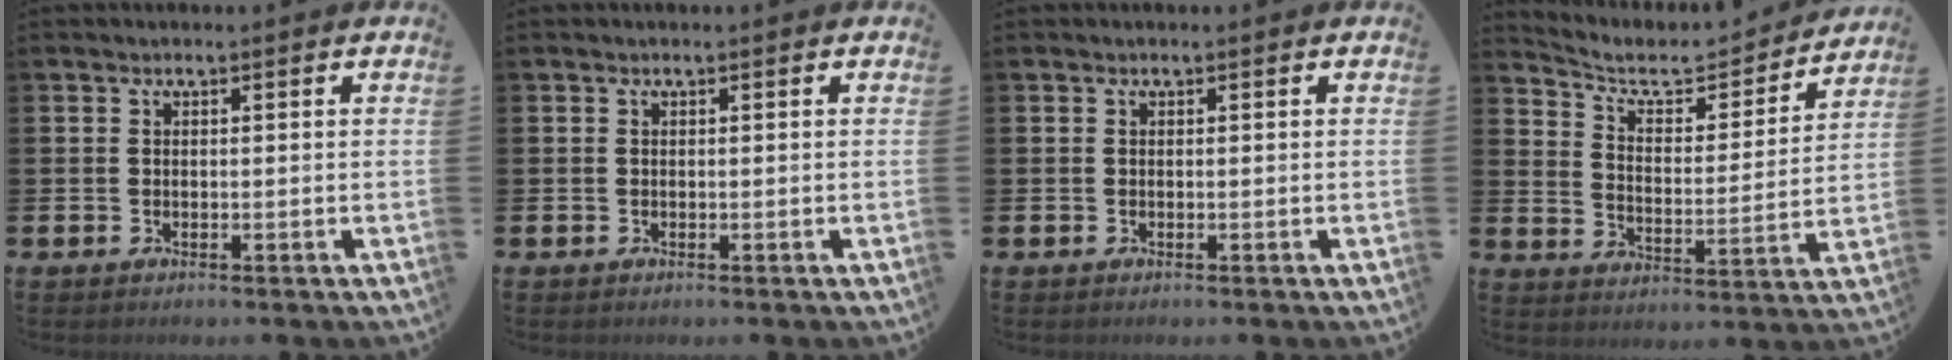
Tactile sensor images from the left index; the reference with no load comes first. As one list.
[{"total": 0.0}, {"total": 0.0}, {"total": 6.3, "force": [5.3, 2.3, 2.4], "torque": [-0.072, -0.040, 0.083]}]